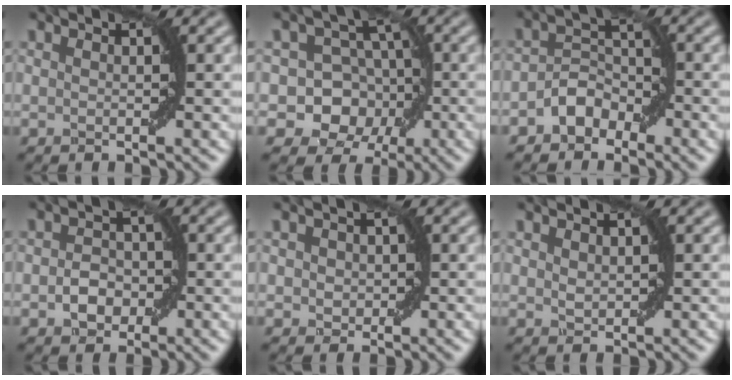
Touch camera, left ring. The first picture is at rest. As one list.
[{"total": 8.1, "force": [-1.4, 7.4, 3.0], "torque": [-0.030, 0.027, -0.049]}, {"total": 2.9, "force": [-1.9, 1.8, 1.2], "torque": [-0.012, 0.015, -0.036]}, {"total": 2.4, "force": [-0.7, 1.9, 1.3], "torque": [-0.019, 0.002, -0.014]}, {"total": 1.6, "force": [0.1, 1.4, 0.7], "torque": [-0.006, 0.001, 0.000]}, {"total": 1.0, "force": [0.5, 0.7, 0.5], "torque": [-0.009, 0.001, 0.014]}]